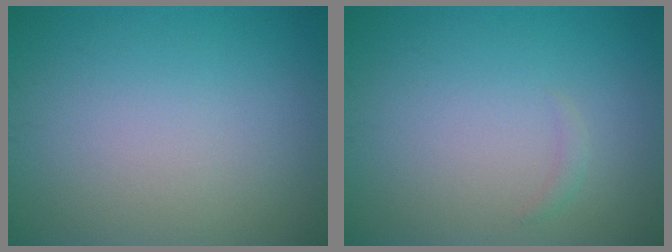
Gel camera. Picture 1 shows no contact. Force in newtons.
{"total": 0.7, "press": 0.7, "slide": 0.0}